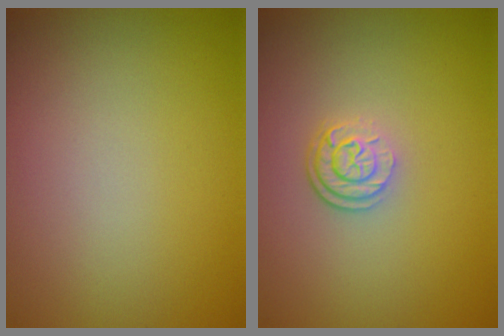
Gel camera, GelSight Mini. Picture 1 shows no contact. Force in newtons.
{"total": 2.7, "press": 2.0, "slide": 1.8}